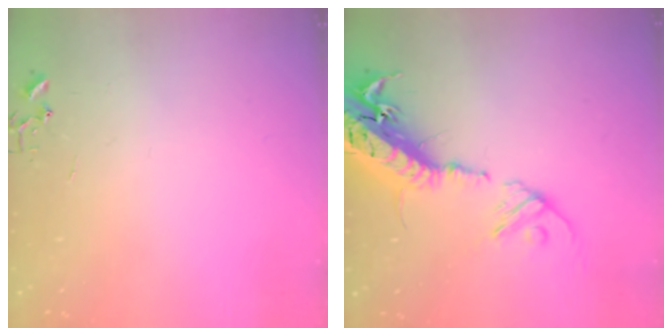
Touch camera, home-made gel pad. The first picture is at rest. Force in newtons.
{"total": 23.7, "press": 23.1, "slide": 5.3}